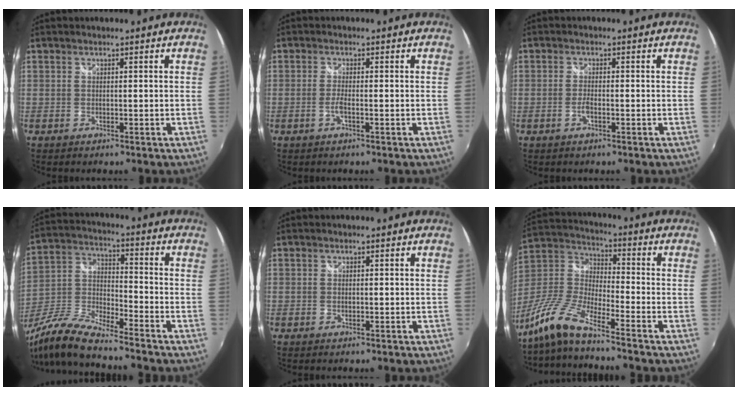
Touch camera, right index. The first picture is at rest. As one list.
[{"total": 1.9, "force": [-0.8, -0.1, 1.7], "torque": [-0.036, -0.003, -0.017]}, {"total": 1.9, "force": [-0.8, 0.3, 1.7], "torque": [-0.037, -0.002, -0.015]}, {"total": 11.8, "force": [-10.1, 1.2, 6.0], "torque": [-0.132, -0.015, -0.202]}, {"total": 0.0}, {"total": 12.0, "force": [-9.3, 1.5, 7.4], "torque": [-0.170, -0.005, -0.197]}]